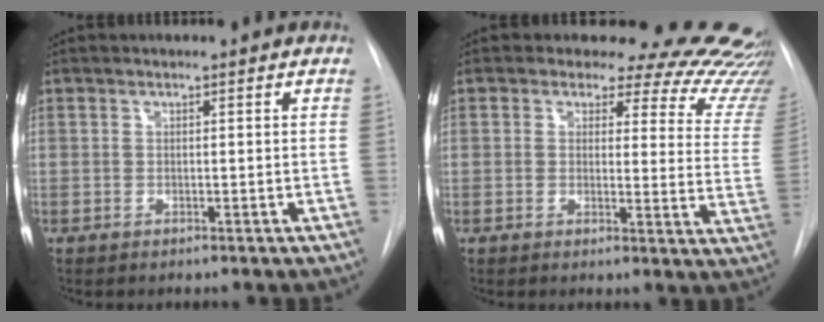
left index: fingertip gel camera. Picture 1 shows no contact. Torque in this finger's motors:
{"motor_torque": [1.08, -1.06, 0.05, -0.04]}